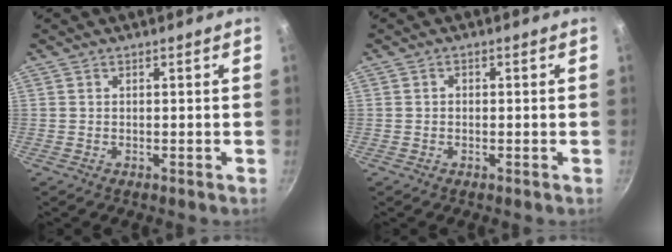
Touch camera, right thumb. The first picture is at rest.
{"total": 1.0, "force": [-0.1, 0.9, 0.5], "torque": [-0.008, 0.006, -0.003]}